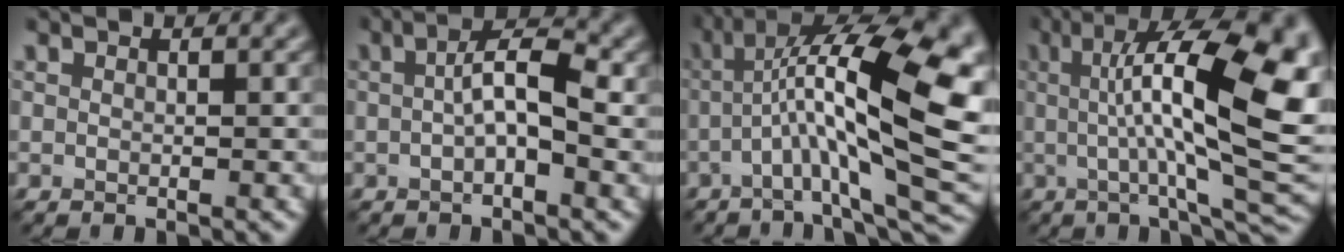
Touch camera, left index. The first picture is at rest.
{"total": 4.1, "force": [0.0, 1.3, 3.9], "torque": [-0.069, 0.010, -0.006]}
{"total": 15.9, "force": [-0.5, 4.6, 15.2], "torque": [-0.254, 0.024, -0.004]}
{"total": 15.7, "force": [2.3, 4.4, 14.9], "torque": [-0.200, 0.012, 0.034]}